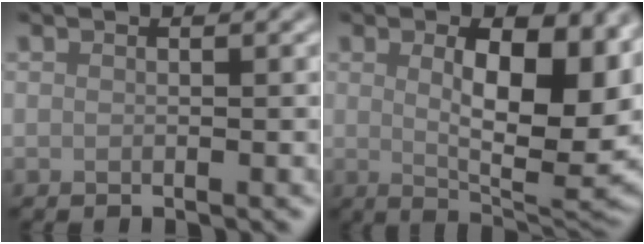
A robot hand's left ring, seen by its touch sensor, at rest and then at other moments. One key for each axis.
{"total": 11.0, "fx": 2.1, "fy": 4.8, "fz": 9.7, "tx": -0.134, "ty": -0.014, "tz": 0.038}